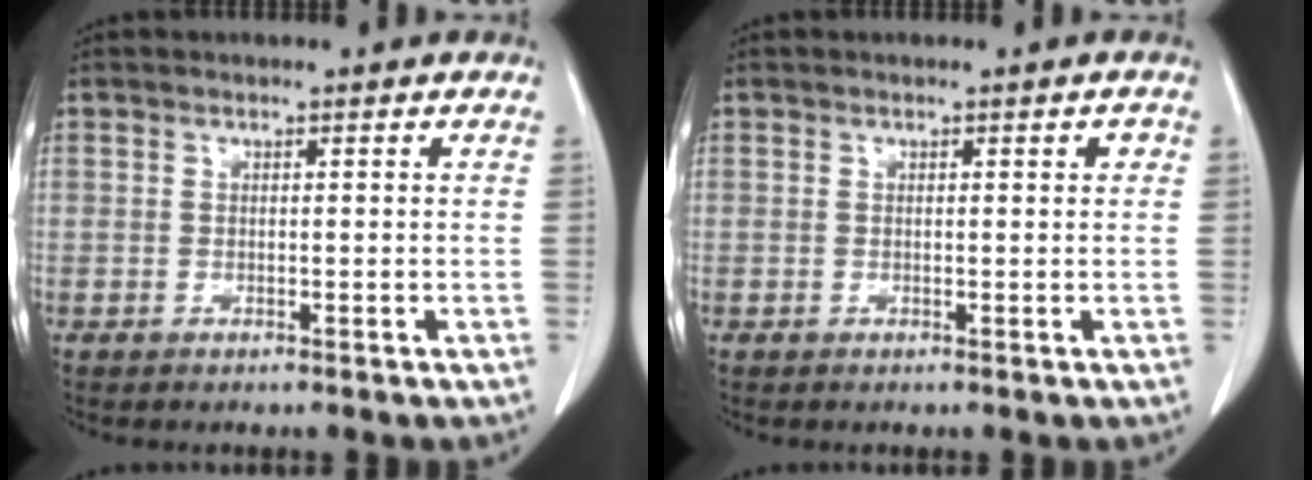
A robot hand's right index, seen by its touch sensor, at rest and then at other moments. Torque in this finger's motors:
{"motor_torque": [0.11, 0.05, 0.02, 0.00]}